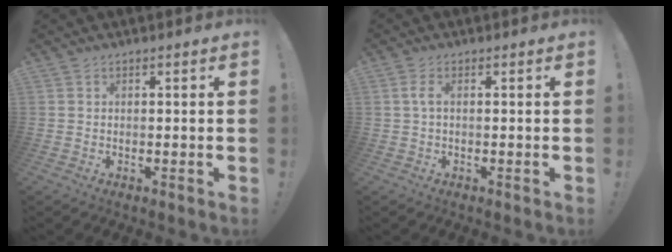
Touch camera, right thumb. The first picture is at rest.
{"total": 2.6, "force": [0.1, 0.5, 2.5], "torque": [-0.051, 0.004, 0.003]}